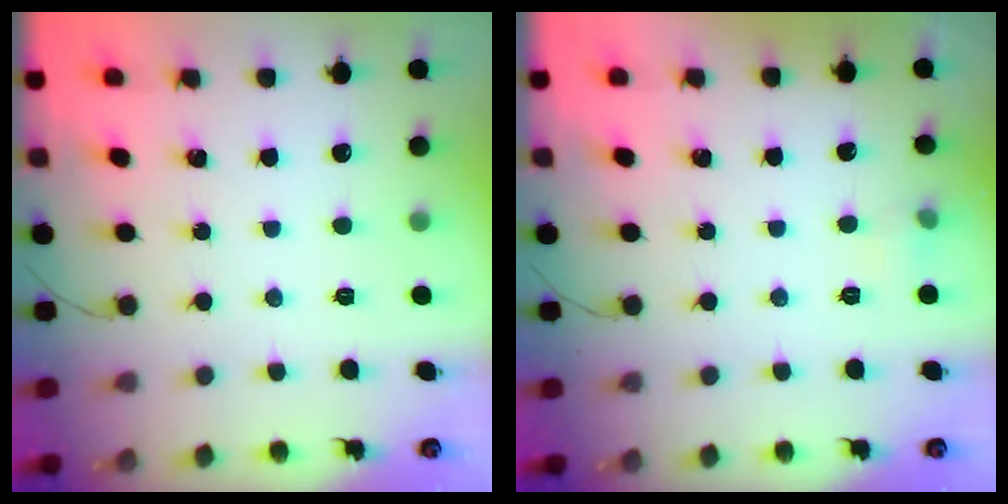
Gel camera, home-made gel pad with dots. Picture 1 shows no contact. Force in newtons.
{"total": 4.3, "press": 4.1, "slide": 1.3}